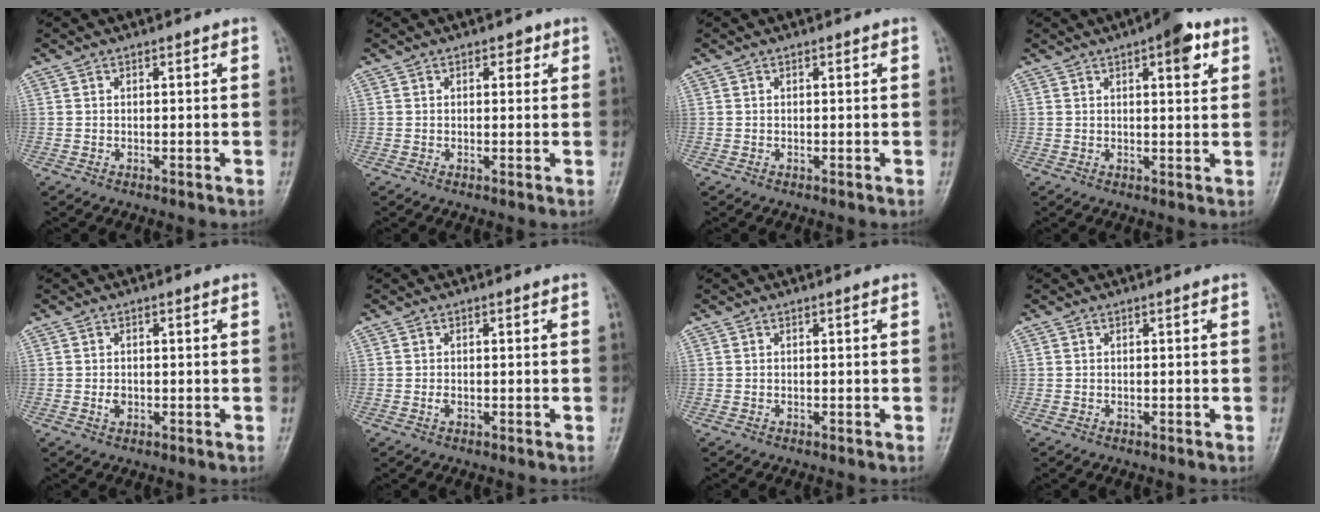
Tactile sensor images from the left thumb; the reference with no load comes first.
{"total": 2.1, "force": [0.9, 1.4, 1.3], "torque": [-0.001, 0.000, 0.008]}
{"total": 0.0}
{"total": 6.6, "force": [3.1, 2.4, 5.3], "torque": [-0.054, -0.007, 0.034]}
{"total": 1.7, "force": [-0.3, 1.3, 1.0], "torque": [-0.014, 0.001, -0.006]}
{"total": 1.0, "force": [-0.2, 0.7, 0.7], "torque": [-0.013, -0.001, -0.006]}
{"total": 0.0}
{"total": 0.0}